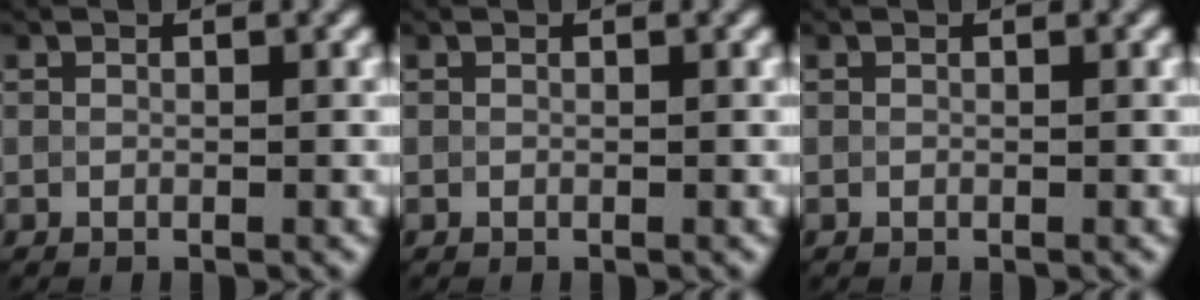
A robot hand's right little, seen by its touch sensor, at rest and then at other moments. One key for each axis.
{"total": 0.0}
{"total": 0.0}